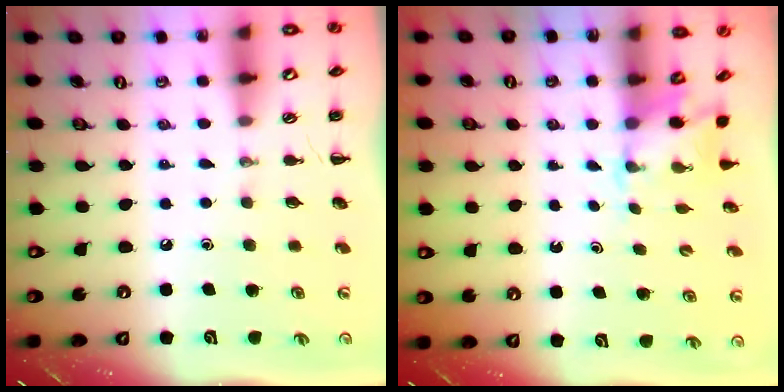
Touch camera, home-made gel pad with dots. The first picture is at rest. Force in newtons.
{"total": 1.7, "press": 1.5, "slide": 0.6}